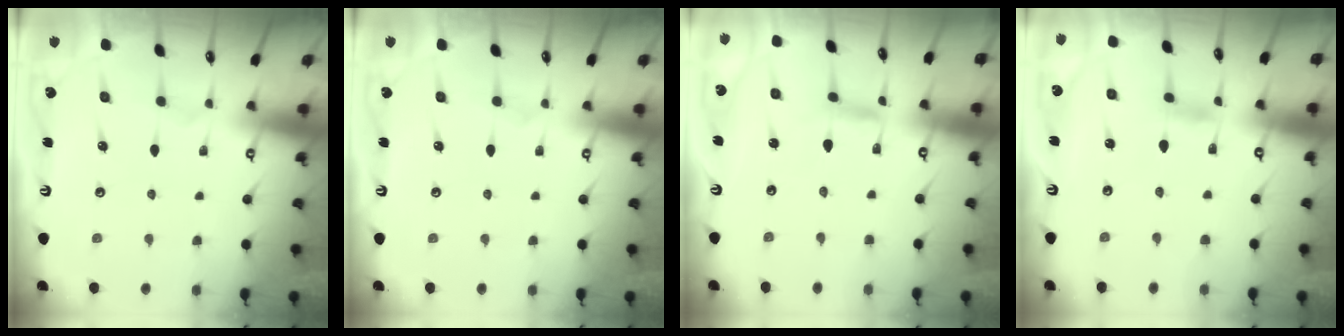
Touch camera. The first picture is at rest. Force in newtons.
{"total": 0.0}
{"total": 2.7, "press": 2.7, "slide": 0.2}
{"total": 3.1, "press": 3.1, "slide": 0.3}